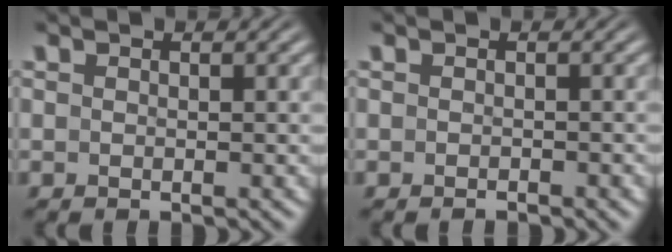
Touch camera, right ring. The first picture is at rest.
{"total": 0.7, "force": [-0.7, -0.2, 0.0], "torque": [0.000, -0.003, -0.010]}